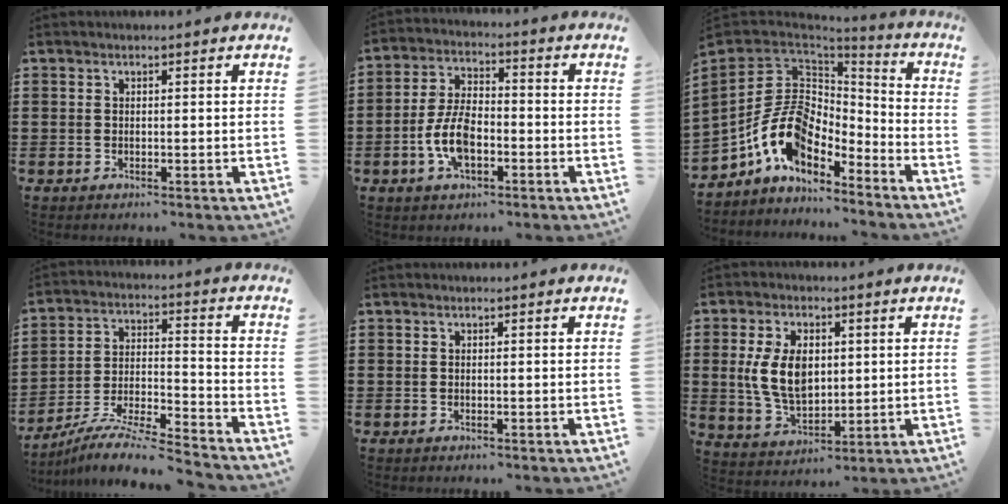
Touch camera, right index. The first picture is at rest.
{"total": 7.7, "force": [-2.5, 3.9, 6.2], "torque": [-0.146, 0.002, -0.054]}
{"total": 13.0, "force": [-4.1, 8.9, 8.6], "torque": [-0.202, 0.017, -0.080]}
{"total": 8.3, "force": [-7.9, -0.3, 2.7], "torque": [-0.055, -0.005, -0.160]}
{"total": 0.0}
{"total": 8.8, "force": [1.4, 5.4, 6.8], "torque": [-0.150, 0.007, 0.021]}